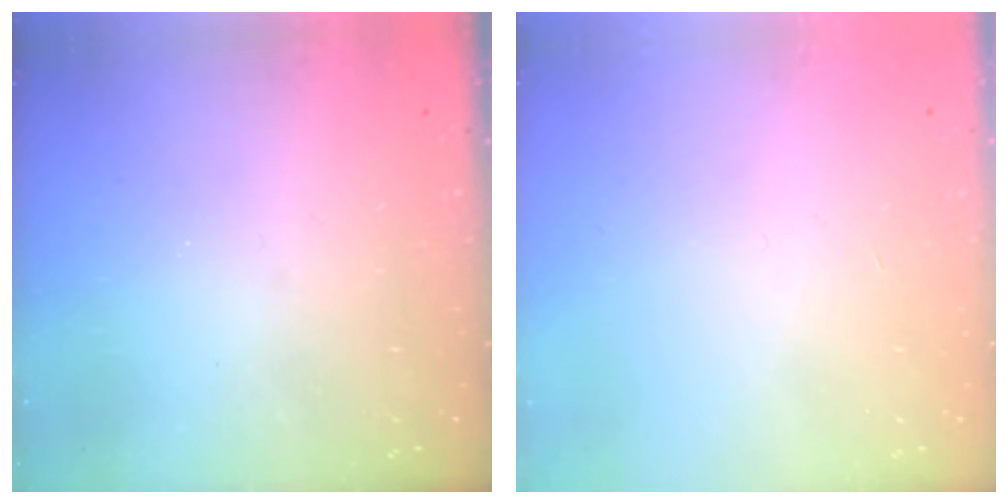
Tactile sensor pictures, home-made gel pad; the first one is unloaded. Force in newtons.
{"total": 0.0}